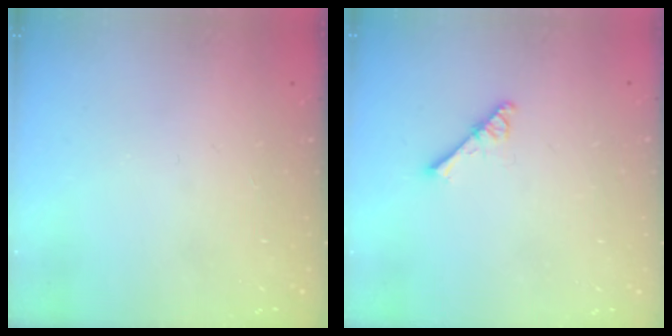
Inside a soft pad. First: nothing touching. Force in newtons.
{"total": 2.5, "press": 2.5, "slide": 0.3}